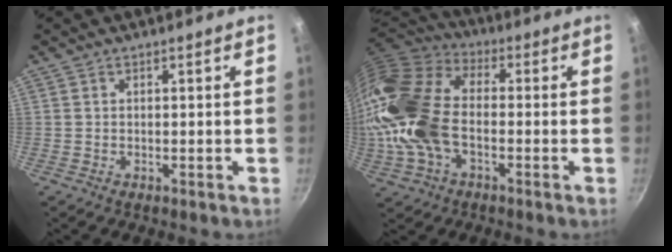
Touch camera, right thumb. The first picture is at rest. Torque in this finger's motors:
{"motor_torque": [1.54, 2.68, 2.49, -0.28, 0.72]}